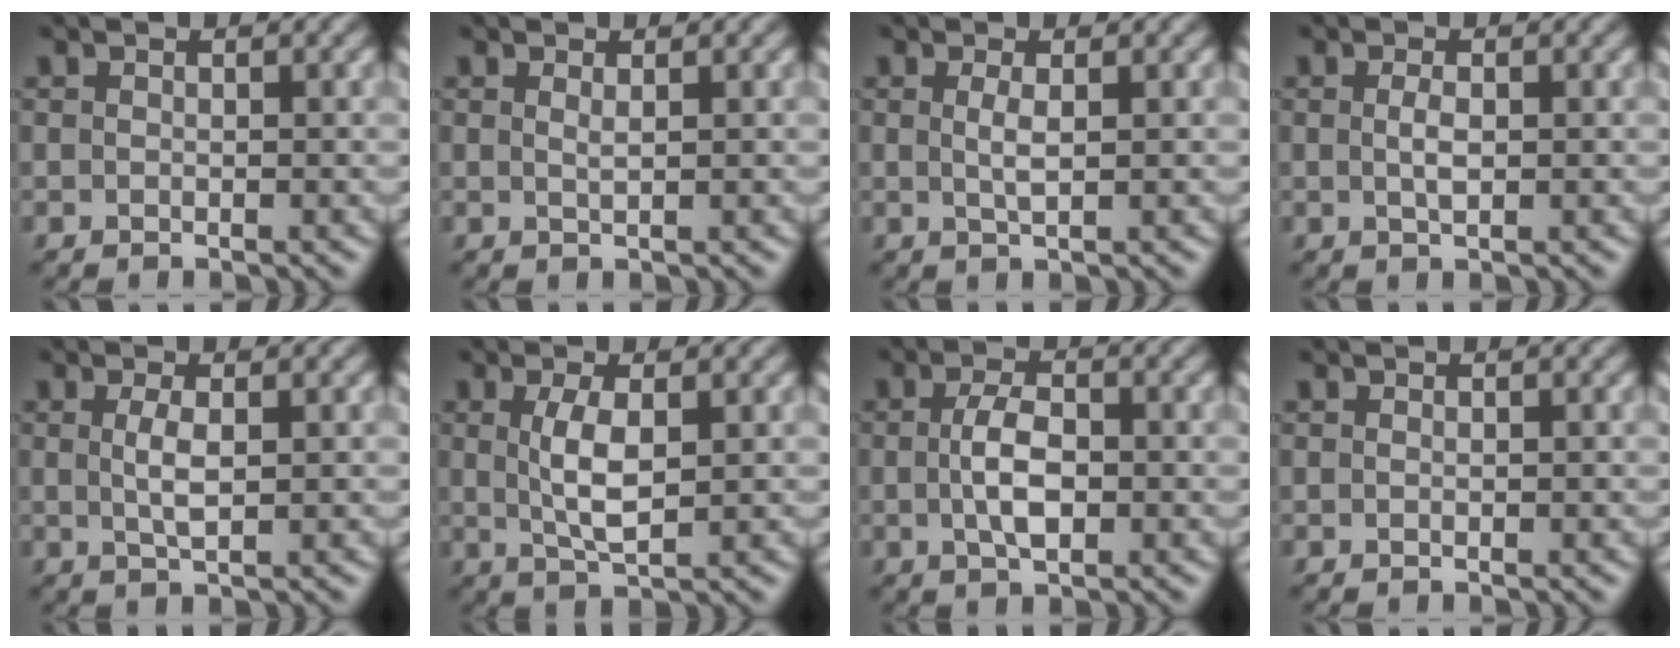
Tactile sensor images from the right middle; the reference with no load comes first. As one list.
[{"total": 0.7, "force": [0.4, 0.1, 0.6], "torque": [-0.007, -0.001, 0.005]}, {"total": 1.5, "force": [0.3, 0.3, 1.4], "torque": [-0.027, 0.001, 0.004]}, {"total": 1.4, "force": [0.1, 0.4, 1.3], "torque": [-0.028, 0.000, 0.002]}, {"total": 2.0, "force": [0.3, 0.5, 1.9], "torque": [-0.040, 0.001, 0.007]}, {"total": 3.4, "force": [0.5, 1.0, 3.2], "torque": [-0.070, -0.002, 0.012]}, {"total": 3.5, "force": [-0.2, 1.6, 3.1], "torque": [-0.063, -0.001, -0.004]}, {"total": 0.0}]